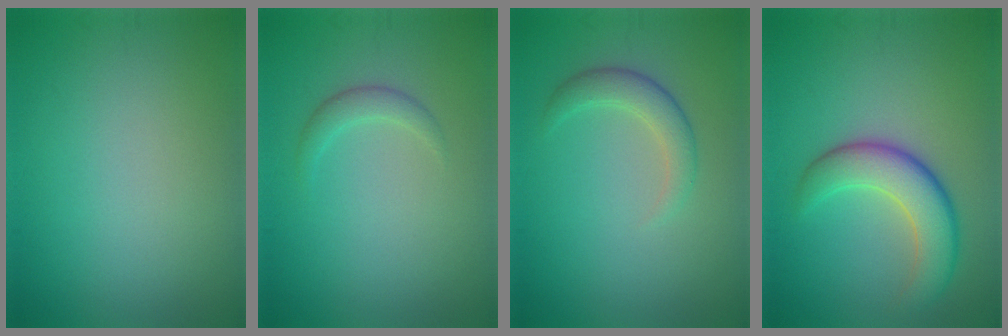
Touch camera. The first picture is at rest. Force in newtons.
{"total": 1.4, "press": 1.4, "slide": 0.1}
{"total": 2.4, "press": 2.4, "slide": 0.1}
{"total": 5.7, "press": 5.7, "slide": 0.3}